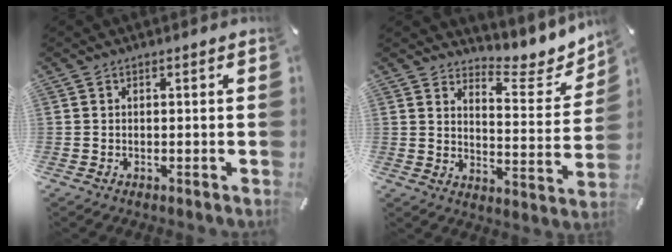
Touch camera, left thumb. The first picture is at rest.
{"total": 8.3, "force": [7.2, 3.7, 1.9], "torque": [-0.012, -0.086, 0.122]}